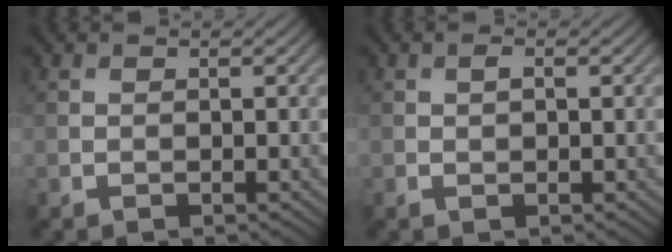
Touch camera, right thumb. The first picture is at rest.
{"total": 1.2, "force": [0.2, 0.6, 1.0], "torque": [-0.017, 0.000, 0.004]}